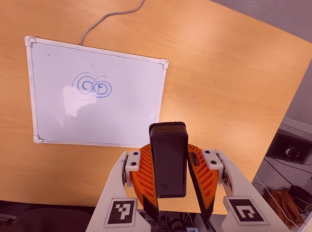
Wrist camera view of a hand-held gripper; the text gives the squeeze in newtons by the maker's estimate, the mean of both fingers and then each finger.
{"total": 8.0, "left": 6.8, "right": 9.1}